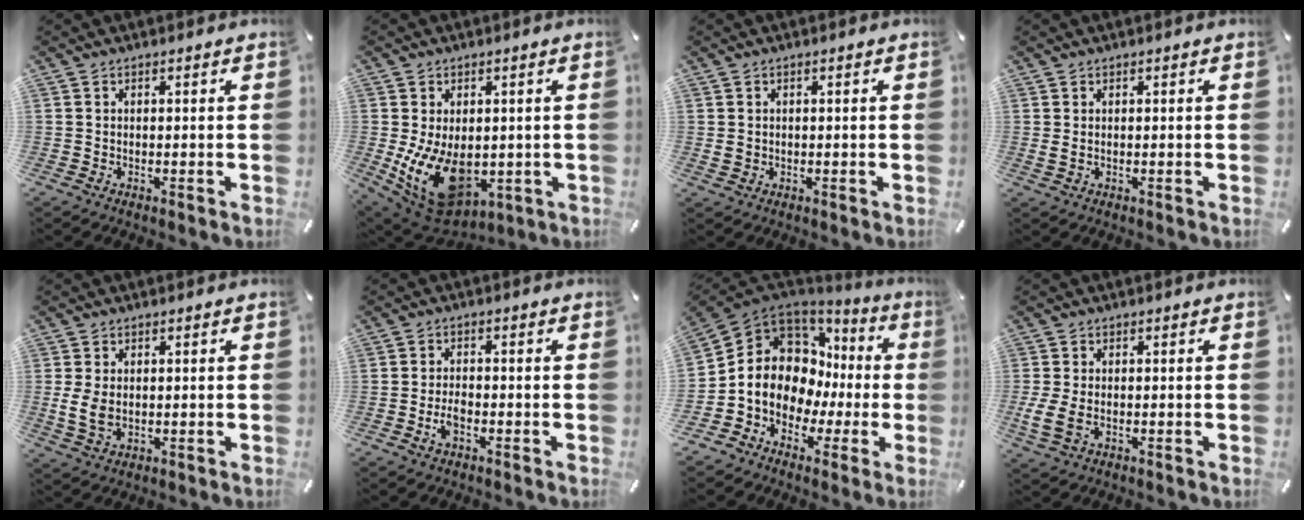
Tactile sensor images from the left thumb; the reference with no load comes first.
{"total": 14.5, "force": [-2.0, 9.9, 10.4], "torque": [-0.185, -0.009, -0.023]}
{"total": 1.7, "force": [-0.1, 1.6, 0.5], "torque": [-0.011, 0.005, -0.004]}
{"total": 1.4, "force": [0.2, 0.9, 1.0], "torque": [-0.020, 0.003, 0.002]}
{"total": 5.8, "force": [-0.3, 3.9, 4.2], "torque": [-0.087, 0.000, -0.006]}
{"total": 3.8, "force": [-1.6, 2.2, 2.7], "torque": [-0.060, 0.006, -0.031]}
{"total": 12.5, "force": [-0.2, 10.8, 6.3], "torque": [-0.132, -0.028, -0.005]}
{"total": 5.4, "force": [-1.1, 3.6, 3.9], "torque": [-0.076, -0.002, -0.020]}